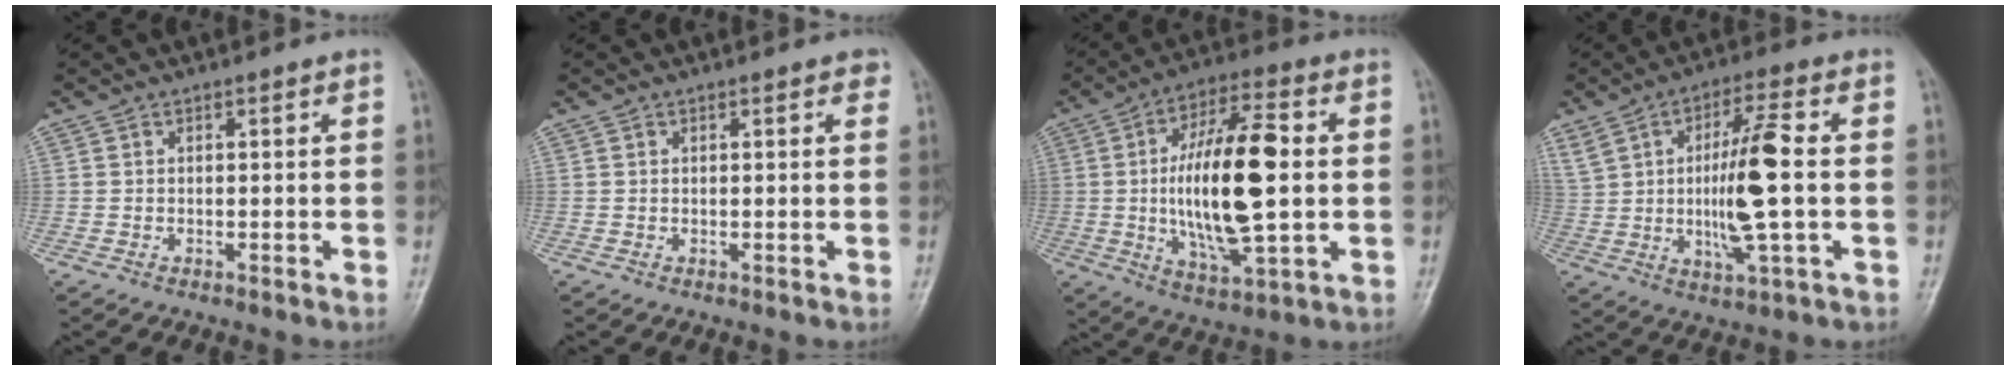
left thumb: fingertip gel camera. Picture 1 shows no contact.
{"total": 1.4, "force": [0.9, 0.8, 0.7], "torque": [0.003, -0.003, 0.007]}
{"total": 19.4, "force": [0.5, 7.1, 18.1], "torque": [-0.318, 0.003, 0.006]}
{"total": 13.3, "force": [0.7, 3.1, 13.0], "torque": [-0.254, 0.004, 0.014]}